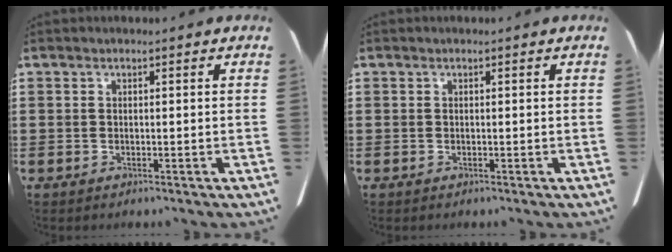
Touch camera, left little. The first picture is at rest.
{"total": 0.0}